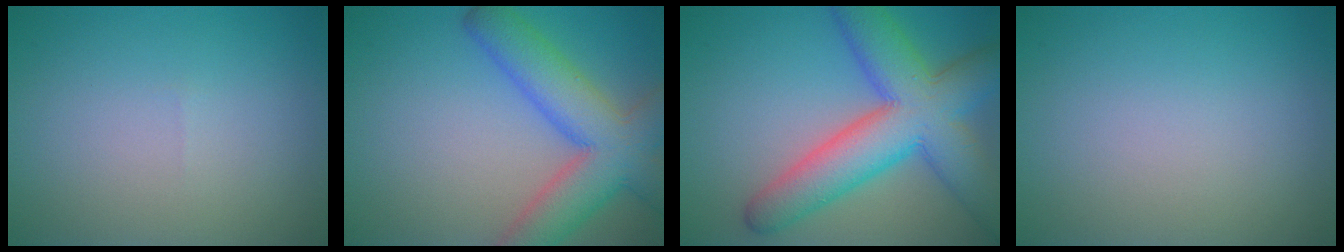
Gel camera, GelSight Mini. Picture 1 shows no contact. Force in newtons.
{"total": 8.1, "press": 8.1, "slide": 0.5}
{"total": 10.3, "press": 10.2, "slide": 0.4}
{"total": 0.0}